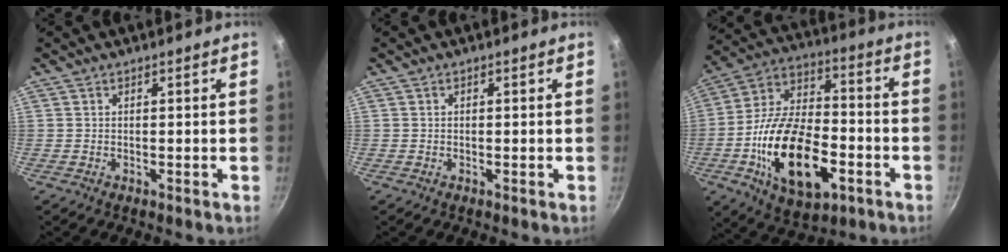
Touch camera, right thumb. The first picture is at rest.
{"total": 0.0}
{"total": 22.8, "force": [-6.9, 12.3, 17.8], "torque": [-0.308, 0.034, -0.119]}